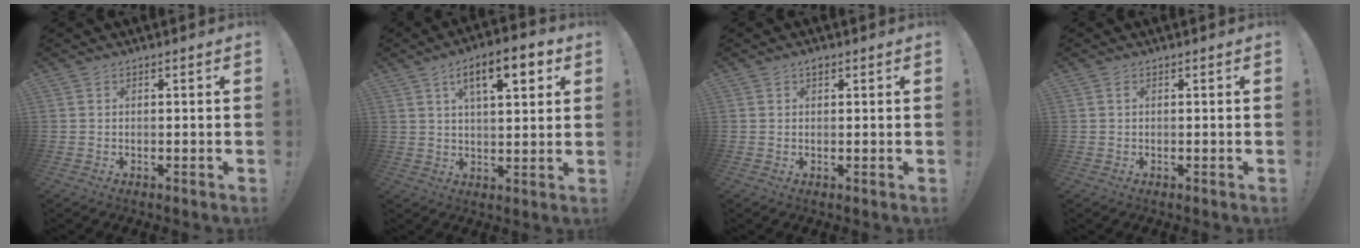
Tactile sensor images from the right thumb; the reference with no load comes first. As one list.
[{"total": 12.0, "force": [5.1, 4.3, 9.9], "torque": [-0.145, -0.009, 0.081]}, {"total": 1.4, "force": [1.1, 0.5, 0.6], "torque": [-0.005, -0.001, 0.019]}, {"total": 0.5, "force": [0.1, 0.2, 0.5], "torque": [-0.014, 0.004, 0.002]}]